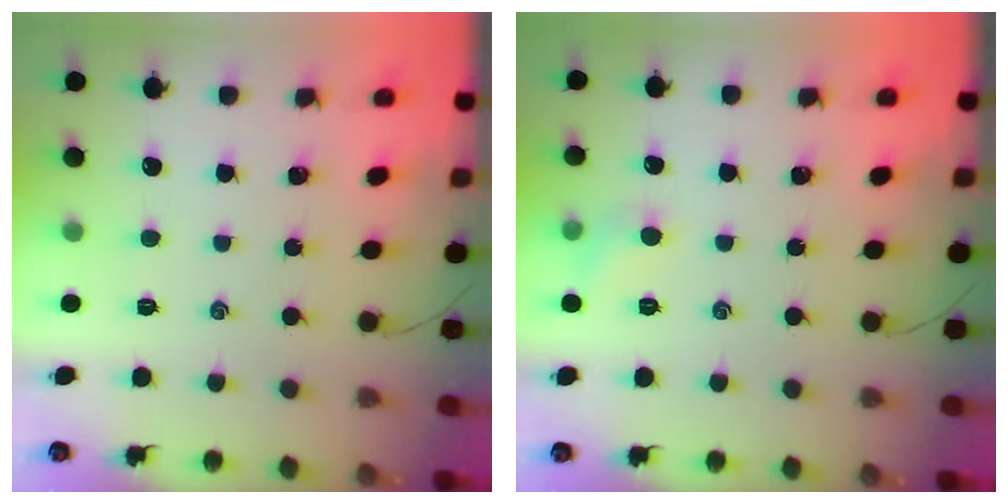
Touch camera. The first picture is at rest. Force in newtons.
{"total": 5.1, "press": 4.9, "slide": 1.4}